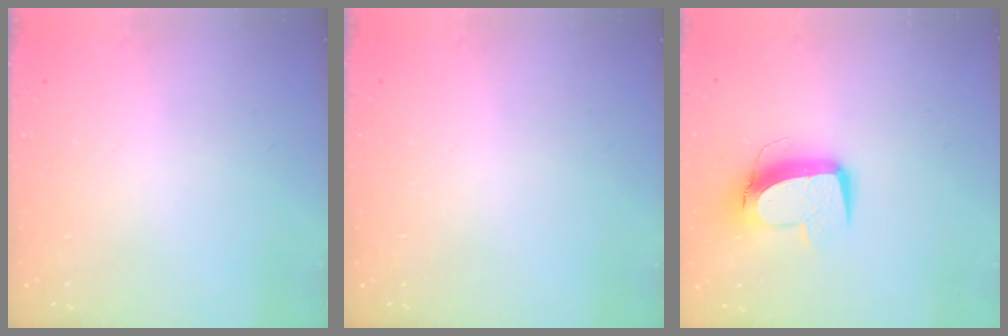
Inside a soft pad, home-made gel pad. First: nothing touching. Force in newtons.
{"total": 0.0}
{"total": 11.8, "press": 11.7, "slide": 1.2}